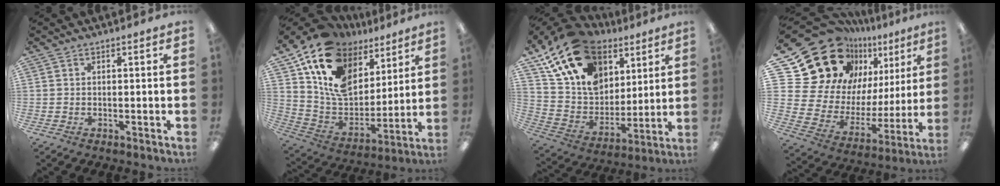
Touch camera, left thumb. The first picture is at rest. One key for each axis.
{"total": 16.6, "fx": 9.0, "fy": 11.4, "fz": 8.1, "tx": -0.161, "ty": -0.061, "tz": 0.166}
{"total": 20.3, "fx": 12.0, "fy": 13.5, "fz": 9.2, "tx": -0.177, "ty": -0.053, "tz": 0.226}
{"total": 23.4, "fx": 15.1, "fy": 15.3, "fz": 9.1, "tx": -0.163, "ty": -0.125, "tz": 0.300}